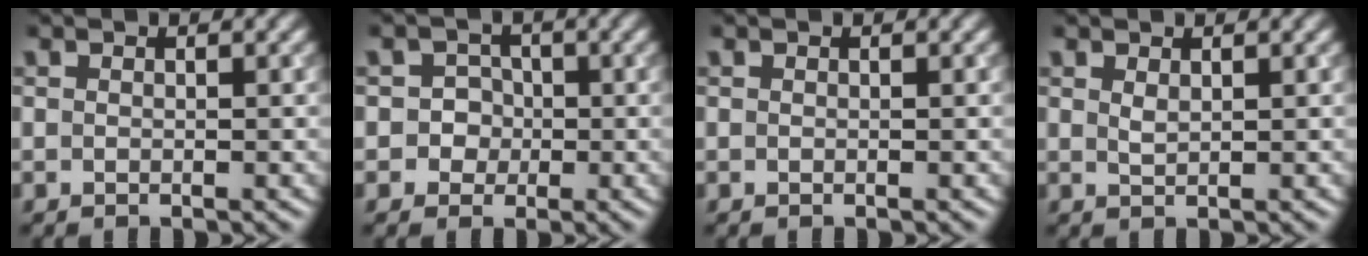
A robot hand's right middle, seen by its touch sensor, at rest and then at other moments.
{"total": 2.5, "force": [-0.2, 2.5, 0.5], "torque": [0.019, 0.010, -0.017]}
{"total": 0.0}
{"total": 0.8, "force": [0.5, 0.3, 0.5], "torque": [-0.015, -0.001, 0.013]}